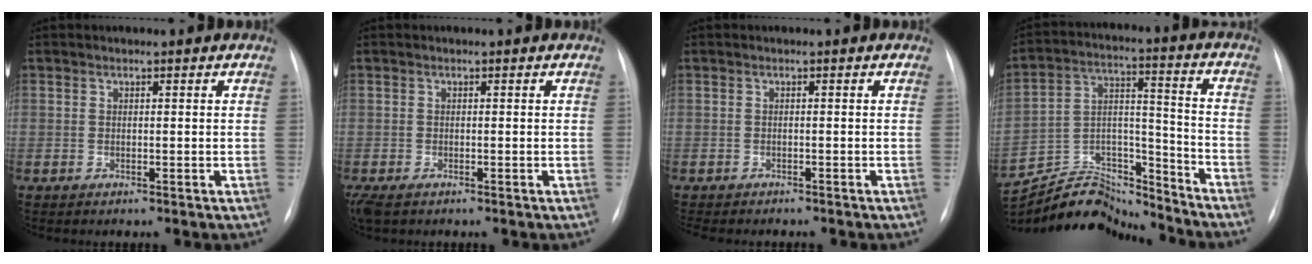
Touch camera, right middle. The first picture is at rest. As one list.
[{"total": 3.4, "force": [-2.2, 1.7, 2.1], "torque": [-0.048, -0.012, -0.036]}, {"total": 6.3, "force": [-5.5, 1.7, 2.6], "torque": [-0.032, -0.004, -0.072]}, {"total": 17.8, "force": [-17.1, 3.9, 3.0], "torque": [-0.066, 0.043, -0.283]}]